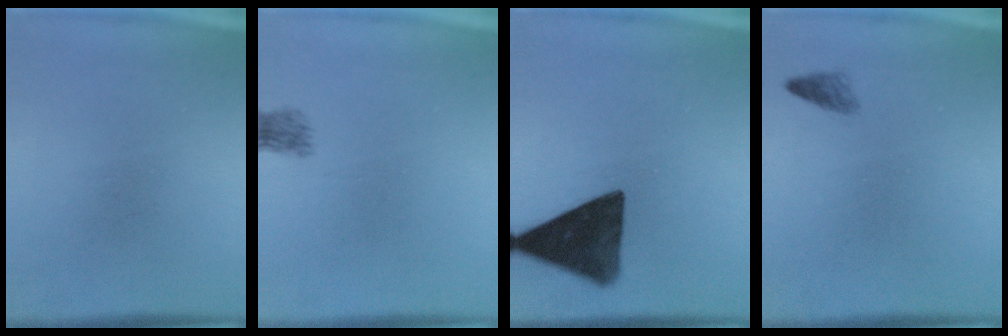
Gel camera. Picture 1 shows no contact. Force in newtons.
{"total": 1.8}
{"total": 13.4}
{"total": 1.1}